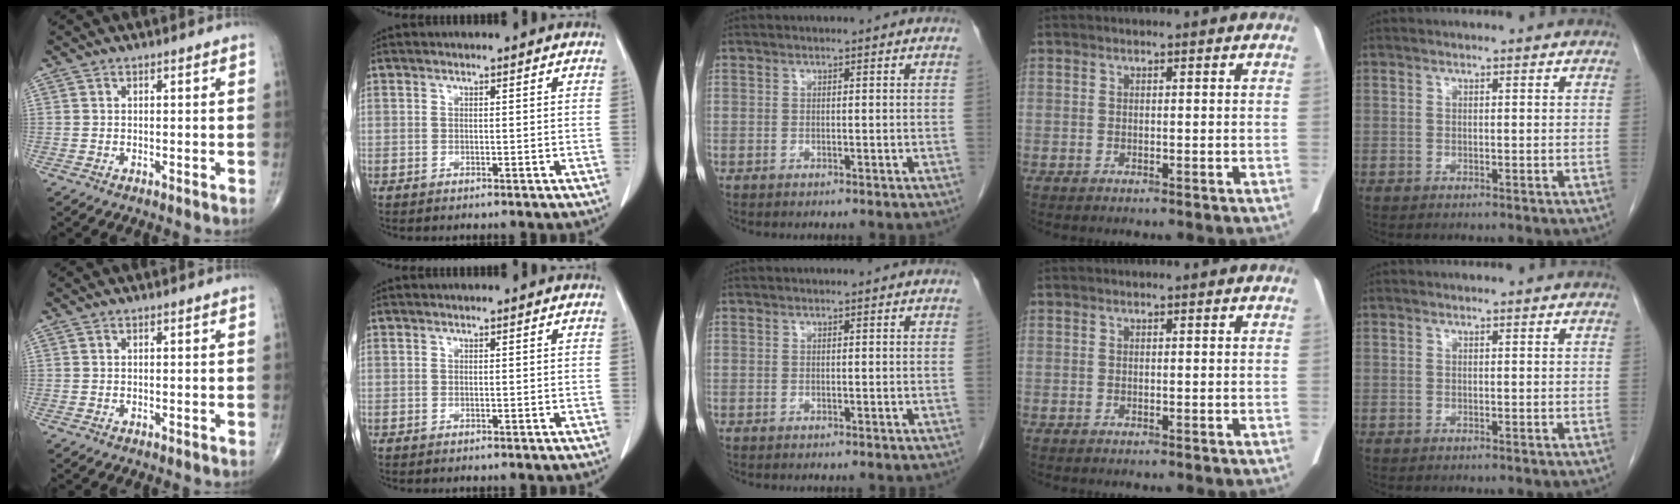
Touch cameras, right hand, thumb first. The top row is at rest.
{}